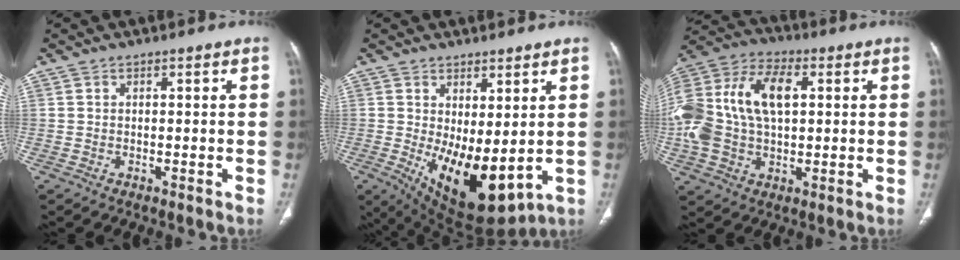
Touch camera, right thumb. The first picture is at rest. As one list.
[{"total": 13.3, "force": [-0.4, 6.0, 11.9], "torque": [-0.181, -0.027, 0.018]}, {"total": 21.6, "force": [2.9, 13.2, 16.9], "torque": [-0.371, 0.025, 0.048]}]